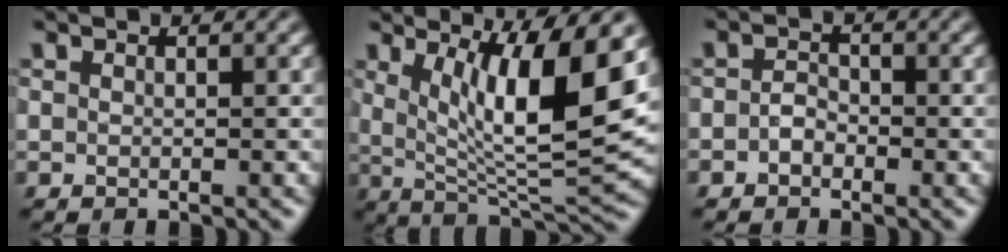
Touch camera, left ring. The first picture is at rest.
{"total": 10.6, "force": [2.8, 2.6, 9.9], "torque": [-0.155, -0.014, 0.052]}
{"total": 1.5, "force": [-0.6, 1.0, 0.9], "torque": [-0.018, 0.002, -0.014]}